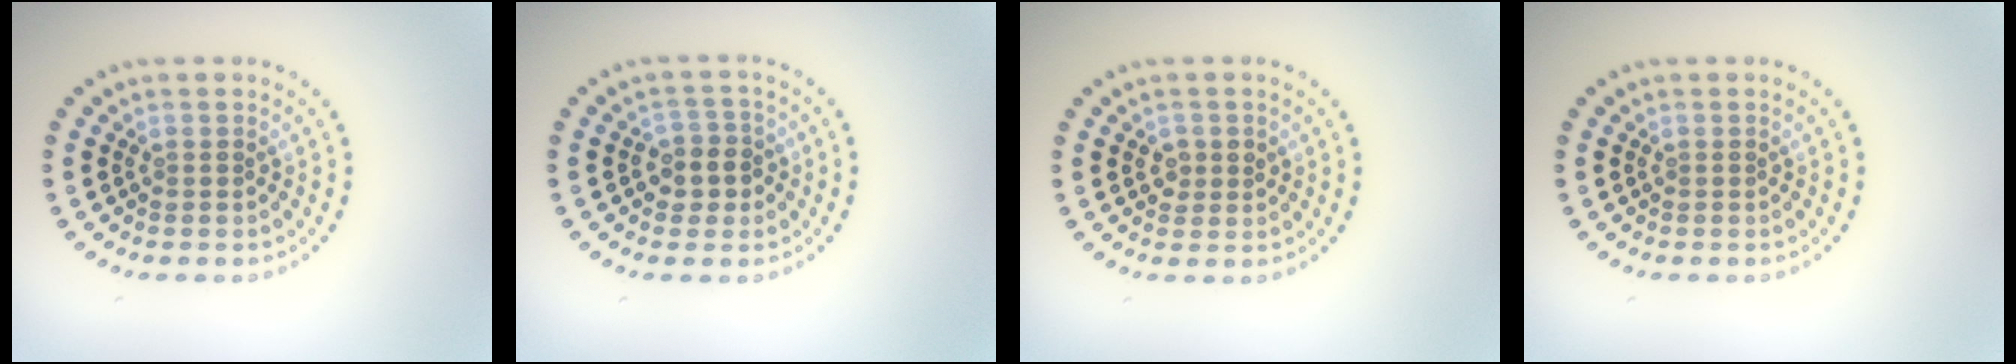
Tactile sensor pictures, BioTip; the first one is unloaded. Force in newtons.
{"total": 2.6, "press": 2.4, "slide": 1.1}
{"total": 1.4, "press": 1.4, "slide": 0.2}
{"total": 0.0}